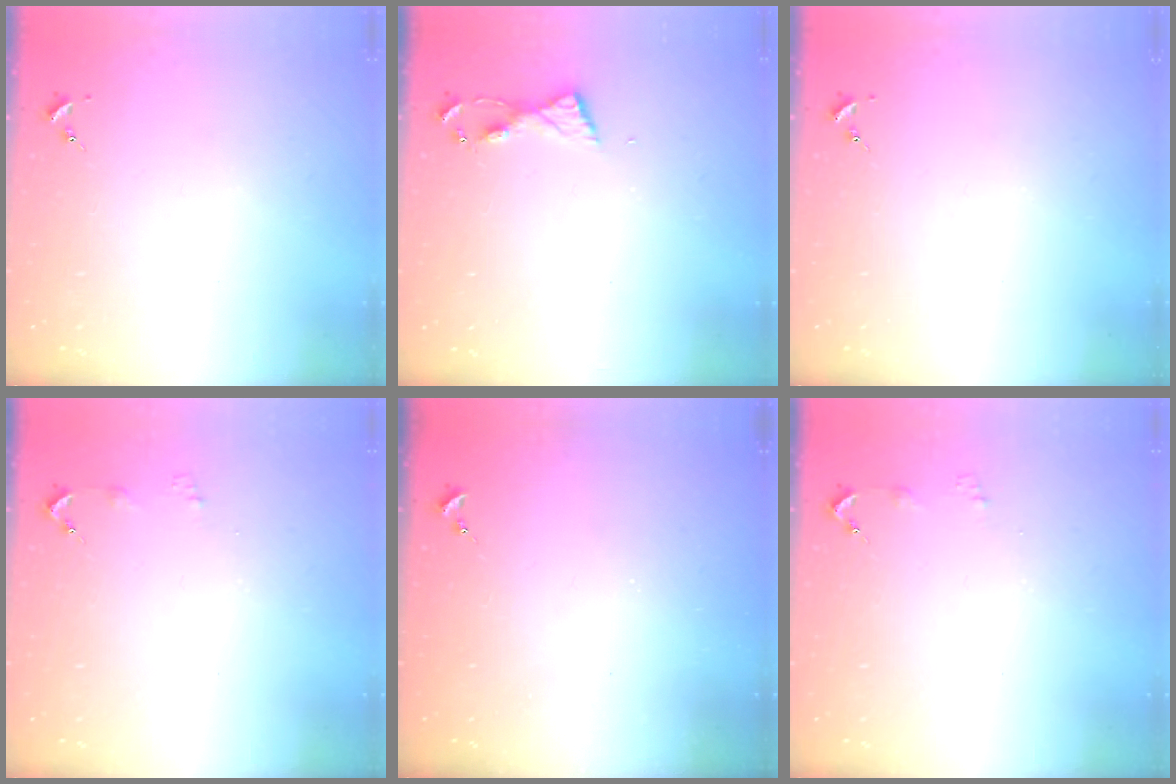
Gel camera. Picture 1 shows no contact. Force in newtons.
{"total": 5.1, "press": 5.1, "slide": 0.5}
{"total": 0.0}
{"total": 2.4, "press": 2.4, "slide": 0.3}
{"total": 0.0}
{"total": 2.4, "press": 2.4, "slide": 0.3}